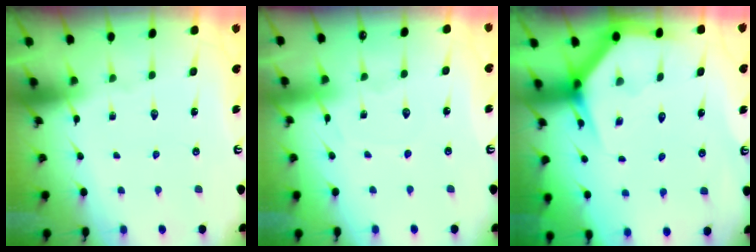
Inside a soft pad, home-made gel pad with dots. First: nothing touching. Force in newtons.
{"total": 4.0, "press": 4.0, "slide": 0.5}
{"total": 3.6, "press": 3.6, "slide": 0.3}